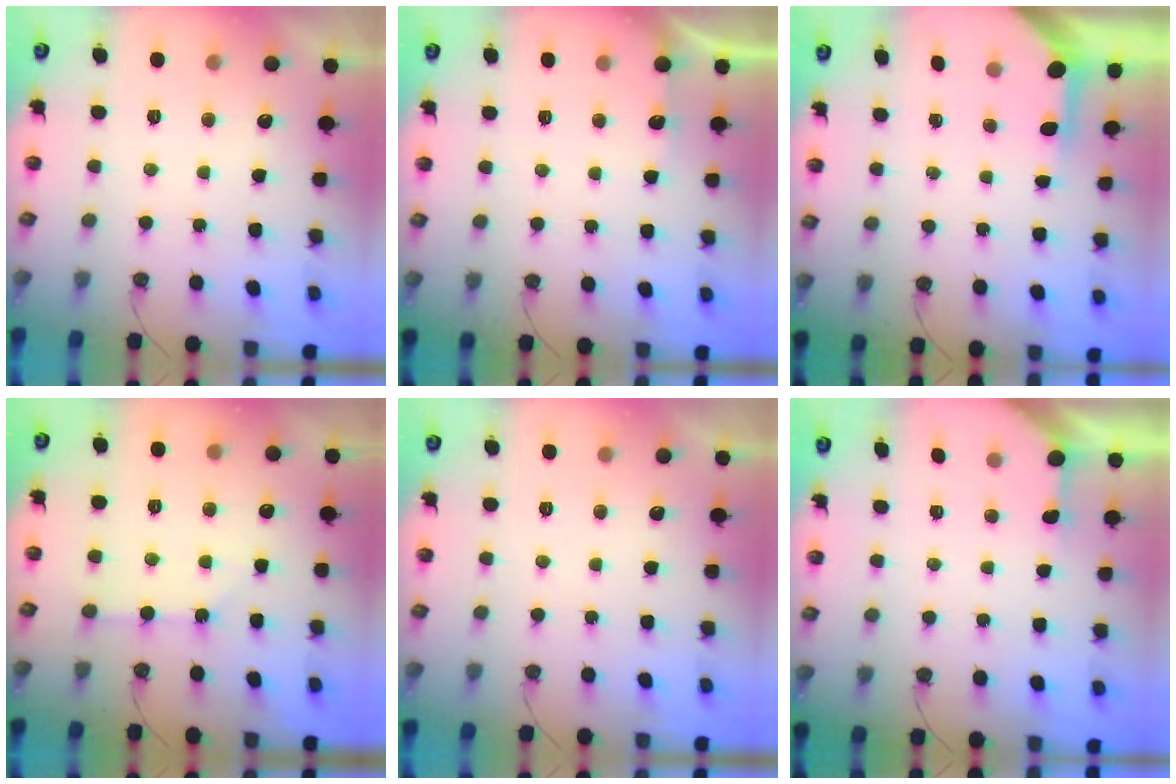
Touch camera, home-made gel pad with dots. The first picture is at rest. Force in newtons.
{"total": 2.6, "press": 2.6, "slide": 0.4}
{"total": 3.8, "press": 3.8, "slide": 0.4}
{"total": 2.1, "press": 2.1, "slide": 0.4}
{"total": 0.0}
{"total": 2.7, "press": 2.7, "slide": 0.3}